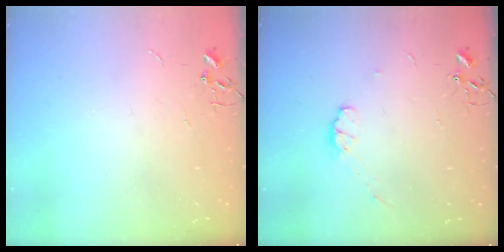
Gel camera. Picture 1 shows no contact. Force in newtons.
{"total": 5.2, "press": 5.1, "slide": 0.8}